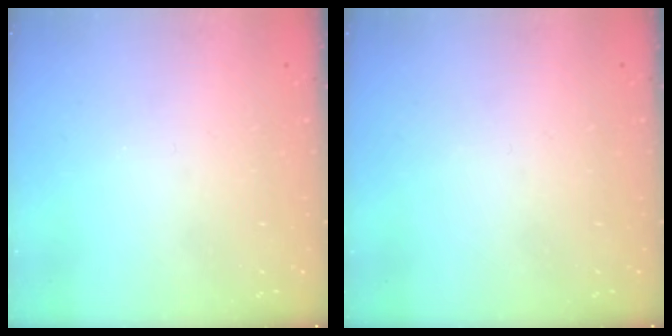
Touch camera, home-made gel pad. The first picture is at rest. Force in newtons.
{"total": 0.0}